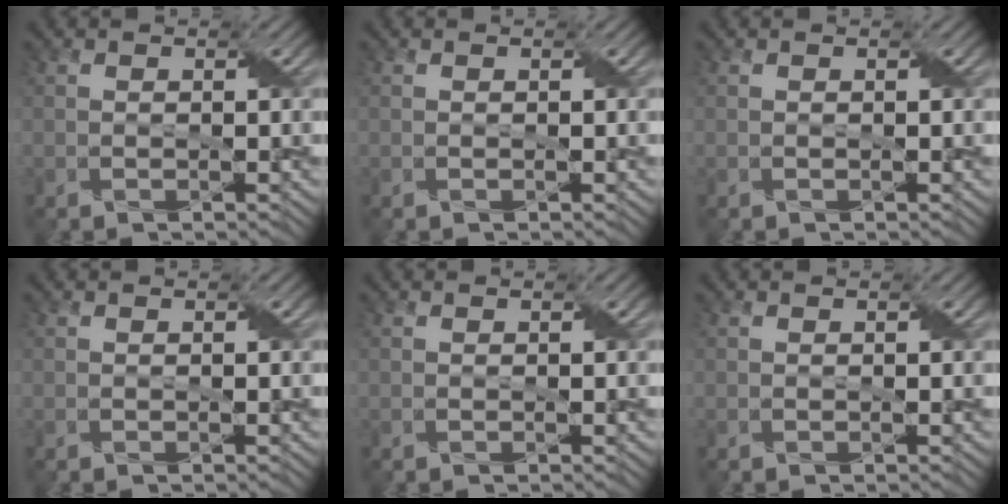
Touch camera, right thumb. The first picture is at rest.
{"total": 0.0}
{"total": 0.0}
{"total": 0.0}
{"total": 0.0}
{"total": 0.0}